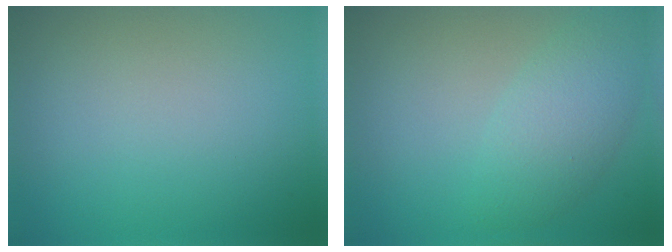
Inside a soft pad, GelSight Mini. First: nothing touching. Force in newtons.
{"total": 3.8, "press": 3.8, "slide": 0.1}